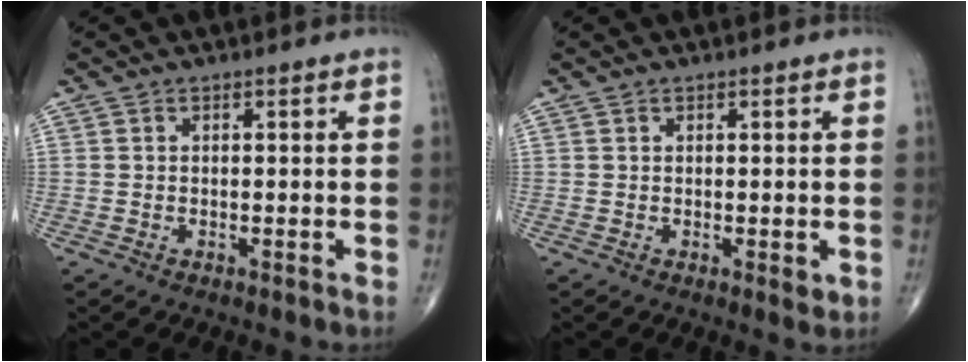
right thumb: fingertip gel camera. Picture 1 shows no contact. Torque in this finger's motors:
{"motor_torque": [0.26, 0.44, -0.10, 0.01, 0.02]}